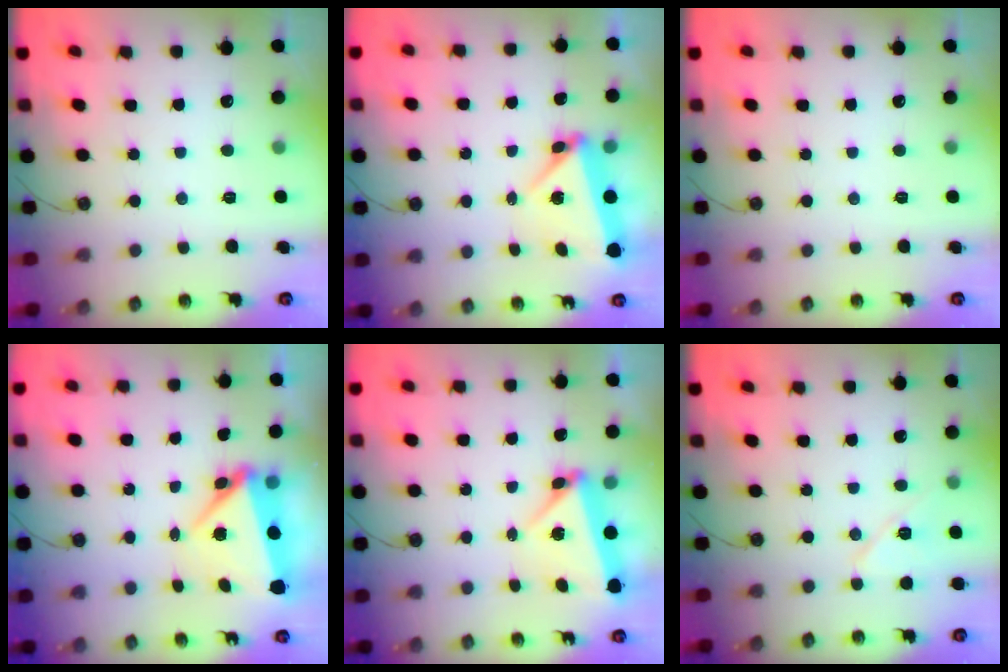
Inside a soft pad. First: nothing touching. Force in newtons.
{"total": 5.9, "press": 5.8, "slide": 1.0}
{"total": 0.0}
{"total": 8.9, "press": 6.7, "slide": 5.8}
{"total": 5.5, "press": 5.5, "slide": 0.3}
{"total": 9.0, "press": 8.5, "slide": 3.0}